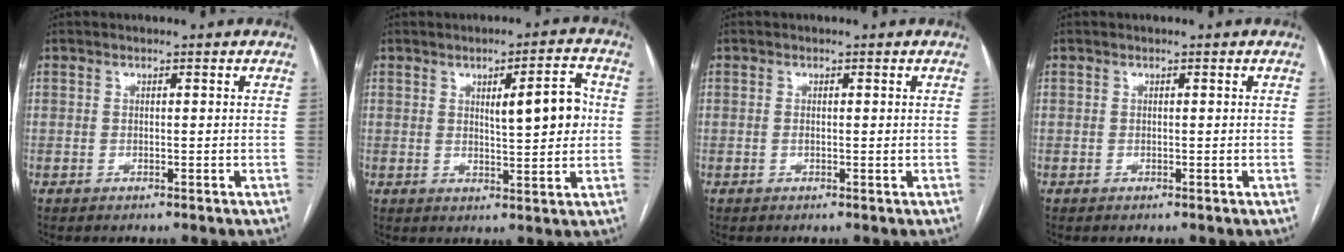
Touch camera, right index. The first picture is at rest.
{"total": 7.5, "force": [1.3, 1.6, 7.3], "torque": [-0.104, 0.009, 0.021]}
{"total": 0.7, "force": [0.0, 0.1, 0.7], "torque": [-0.018, -0.003, 0.001]}
{"total": 0.0}